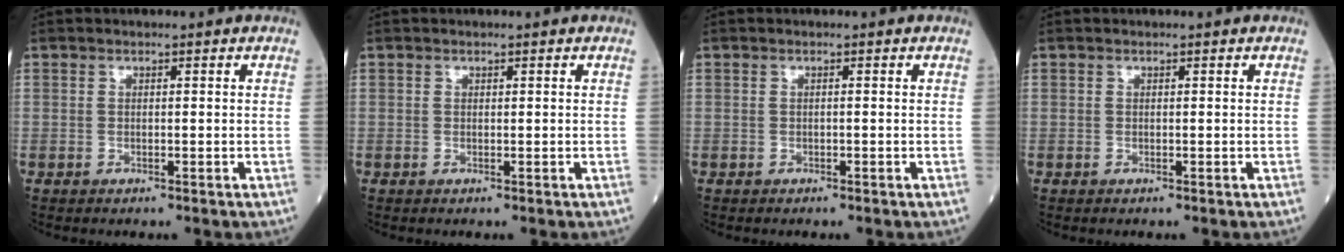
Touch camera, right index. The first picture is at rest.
{"total": 0.0}
{"total": 0.0}
{"total": 0.0}